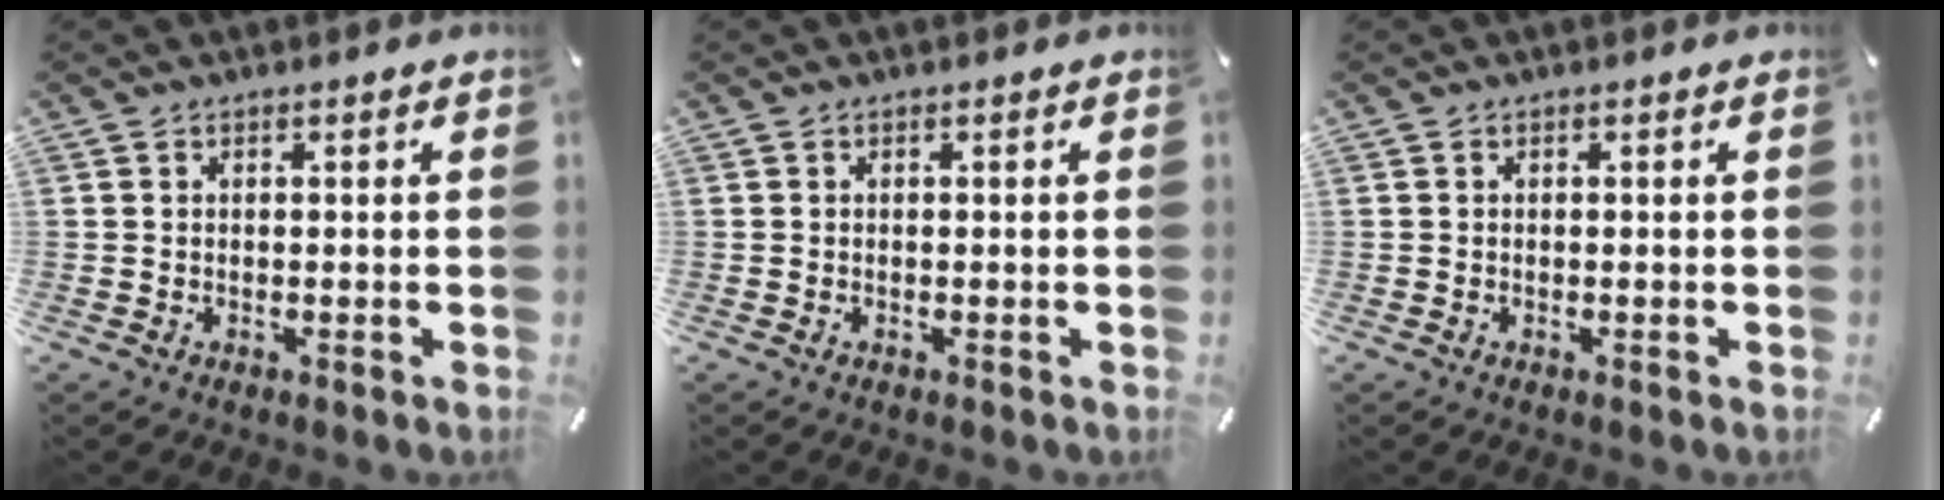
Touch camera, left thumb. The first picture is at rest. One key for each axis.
{"total": 0.0}
{"total": 0.0}